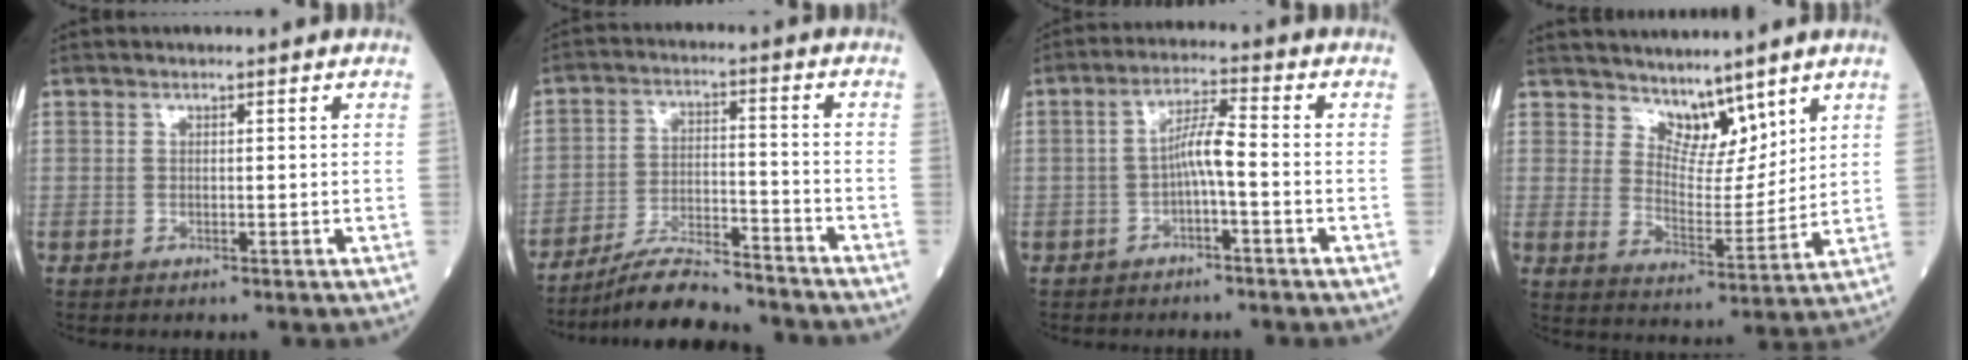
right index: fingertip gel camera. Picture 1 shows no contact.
{"total": 10.8, "force": [-10.0, 1.1, 3.8], "torque": [-0.067, -0.001, -0.175]}
{"total": 4.7, "force": [-1.2, 0.3, 4.5], "torque": [-0.084, 0.014, -0.020]}
{"total": 6.9, "force": [5.8, 2.9, 2.3], "torque": [-0.037, -0.001, 0.113]}